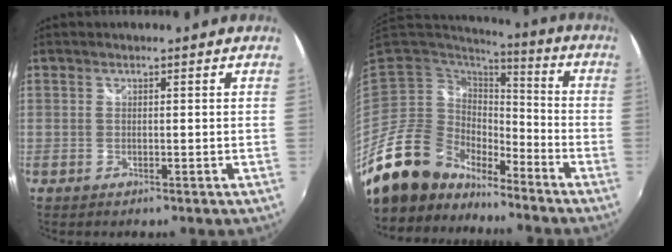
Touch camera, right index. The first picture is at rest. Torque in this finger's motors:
{"motor_torque": [0.08, -0.12, -0.20, -0.21]}